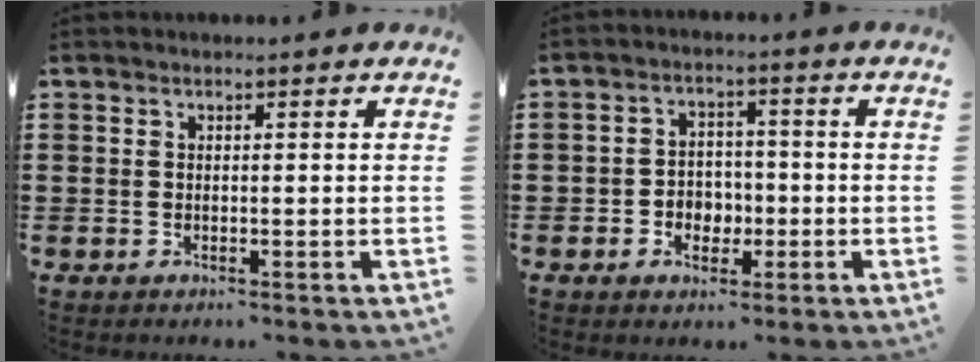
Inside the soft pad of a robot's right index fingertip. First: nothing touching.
{"total": 3.6, "force": [-1.3, 3.0, 1.4], "torque": [-0.027, 0.002, -0.031]}